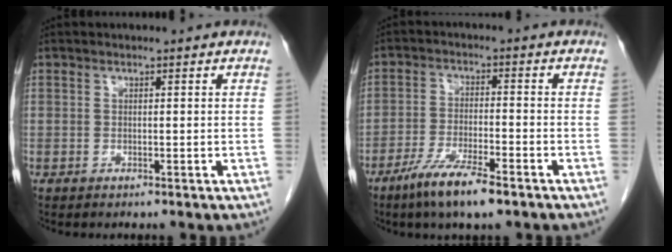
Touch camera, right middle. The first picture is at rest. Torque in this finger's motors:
{"motor_torque": [1.33, -0.80, 0.14, 0.09]}